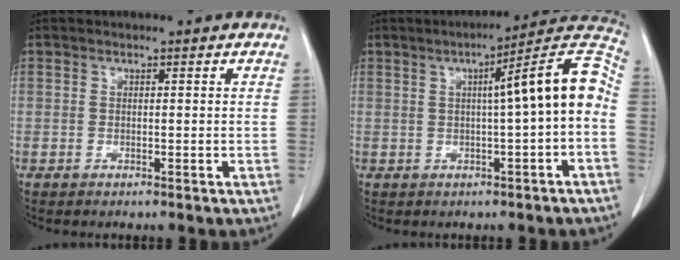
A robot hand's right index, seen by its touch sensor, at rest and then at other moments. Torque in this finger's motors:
{"motor_torque": [0.81, -0.26, 0.30, 0.09]}